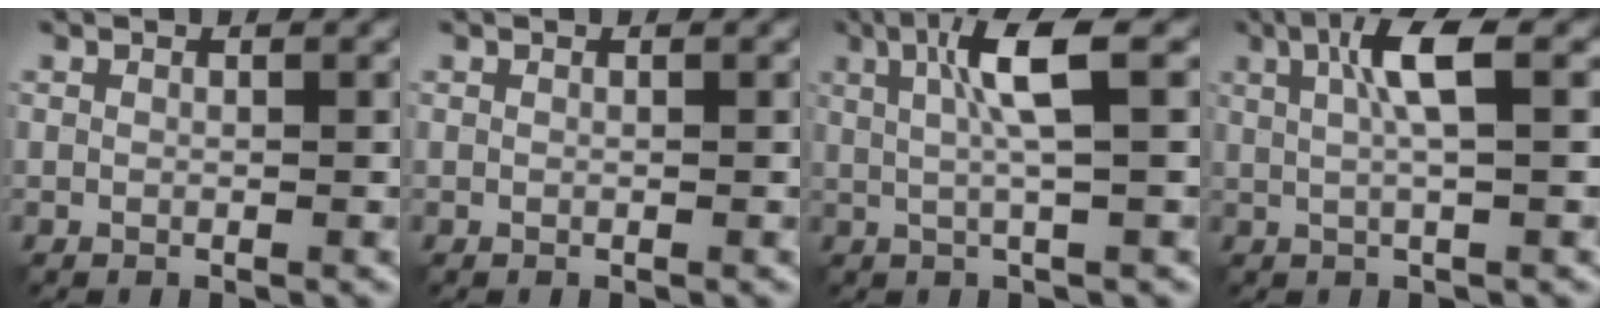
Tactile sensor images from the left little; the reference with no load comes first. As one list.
[{"total": 0.0}, {"total": 5.0, "force": [0.8, 0.6, 4.9], "torque": [-0.098, 0.006, 0.017]}, {"total": 4.5, "force": [0.7, 0.8, 4.3], "torque": [-0.085, 0.007, 0.013]}]